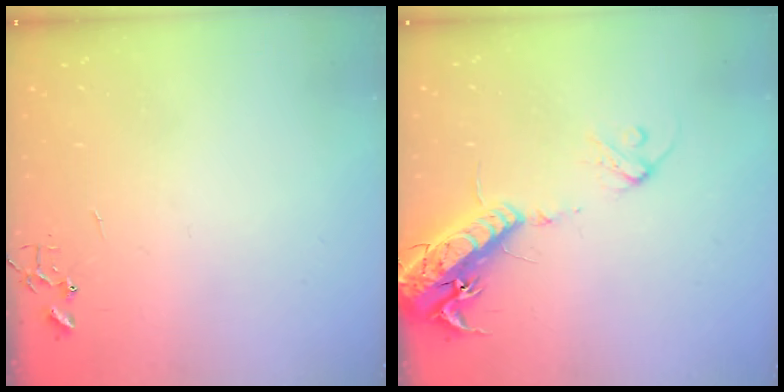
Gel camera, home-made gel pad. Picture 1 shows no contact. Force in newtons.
{"total": 17.8, "press": 17.4, "slide": 3.8}